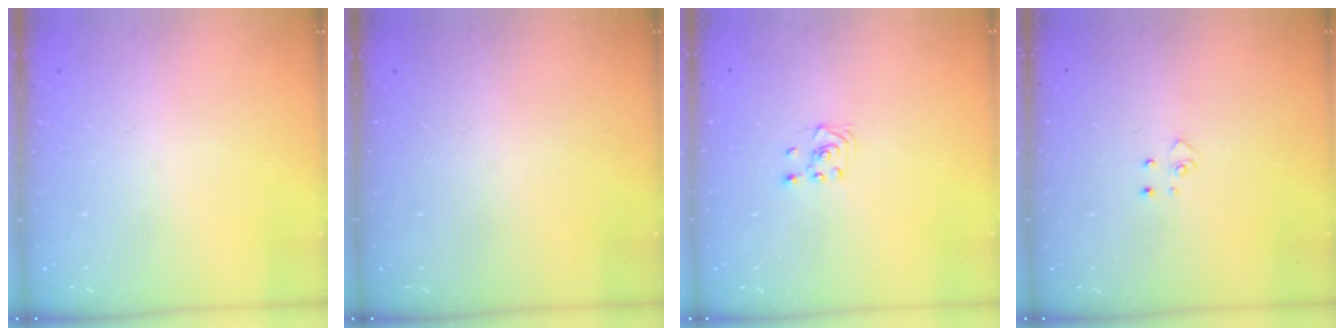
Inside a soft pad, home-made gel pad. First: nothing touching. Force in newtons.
{"total": 0.0}
{"total": 1.9, "press": 1.7, "slide": 0.8}
{"total": 4.0, "press": 4.0, "slide": 0.4}